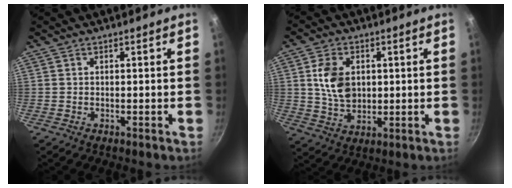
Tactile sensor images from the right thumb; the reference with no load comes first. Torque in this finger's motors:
{"motor_torque": [0.12, 0.15, 0.08, -0.06, 0.12]}